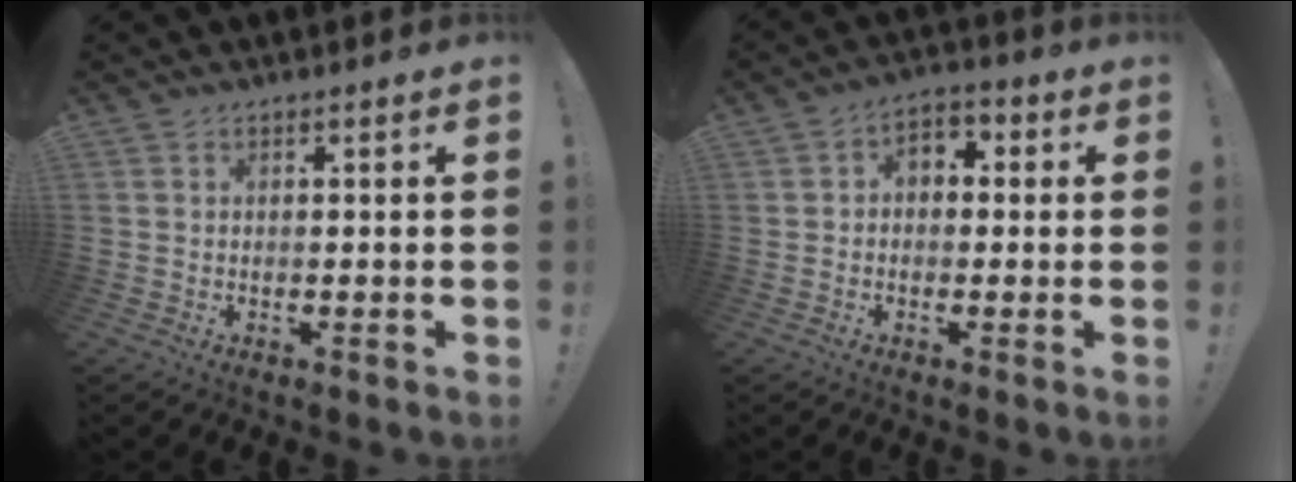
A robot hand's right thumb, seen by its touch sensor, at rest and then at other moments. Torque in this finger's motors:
{"motor_torque": [0.10, 0.10, -0.02, 0.16, -0.01]}